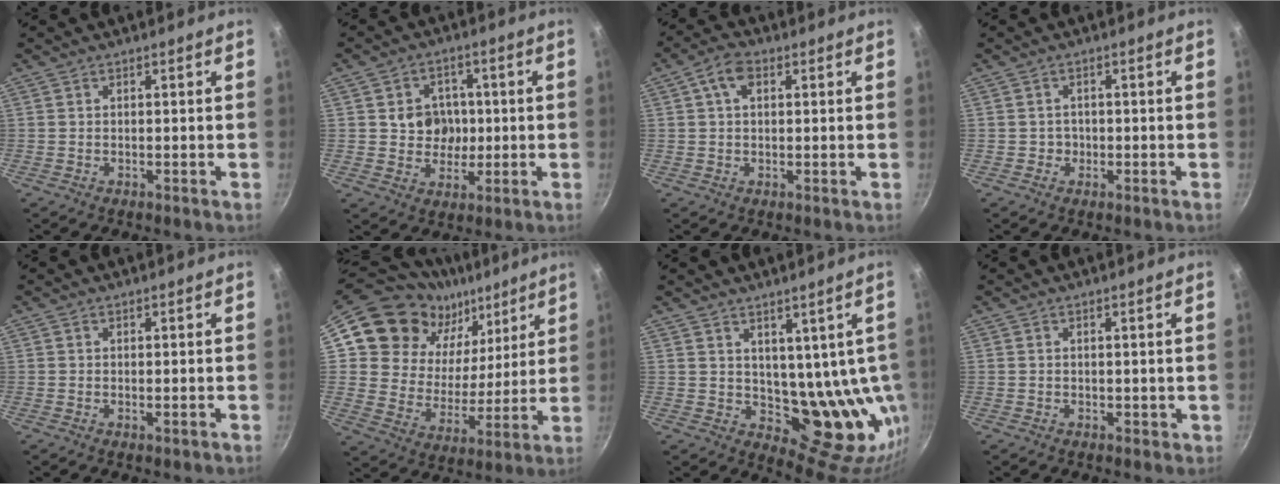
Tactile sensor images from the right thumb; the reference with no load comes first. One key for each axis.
{"total": 7.6, "fx": 0.3, "fy": 6.8, "fz": 3.2, "tx": -0.015, "ty": 0.003, "tz": 0.005}
{"total": 4.9, "fx": 1.6, "fy": 3.1, "fz": 3.4, "tx": -0.052, "ty": 0.006, "tz": 0.023}
{"total": 1.3, "fx": -0.3, "fy": 1.3, "fz": 0.2, "tx": 0.010, "ty": 0.003, "tz": -0.003}
{"total": 0.5, "fx": 0.1, "fy": 0.2, "fz": 0.5, "tx": -0.008, "ty": -0.001, "tz": 0.000}
{"total": 19.4, "fx": 12.0, "fy": 12.8, "fz": 8.4, "tx": -0.111, "ty": -0.072, "tz": 0.199}
{"total": 13.8, "fx": 3.8, "fy": 8.5, "fz": 10.2, "tx": -0.089, "ty": -0.032, "tz": 0.080}
{"total": 0.7, "fx": 0.4, "fy": 0.5, "fz": 0.2, "tx": 0.004, "ty": 0.000, "tz": 0.005}